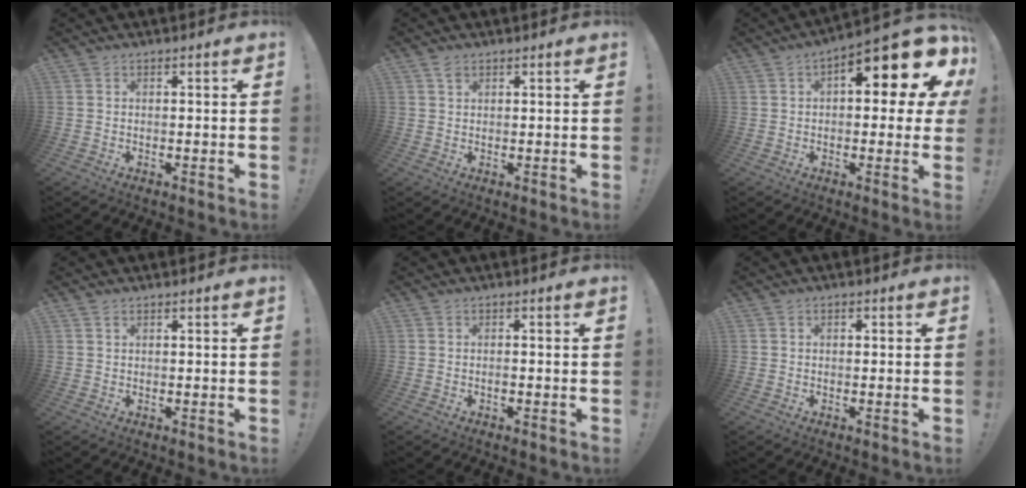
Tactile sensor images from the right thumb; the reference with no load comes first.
{"total": 1.9, "force": [1.4, 0.9, 0.9], "torque": [-0.005, -0.007, 0.023]}
{"total": 13.3, "force": [5.1, 5.4, 11.0], "torque": [-0.131, -0.037, 0.077]}
{"total": 0.9, "force": [0.7, 0.3, 0.5], "torque": [-0.003, -0.003, 0.012]}
{"total": 0.7, "force": [-0.4, 0.3, 0.4], "torque": [-0.009, 0.002, -0.007]}
{"total": 0.8, "force": [0.0, 0.7, 0.4], "torque": [-0.009, 0.004, -0.001]}